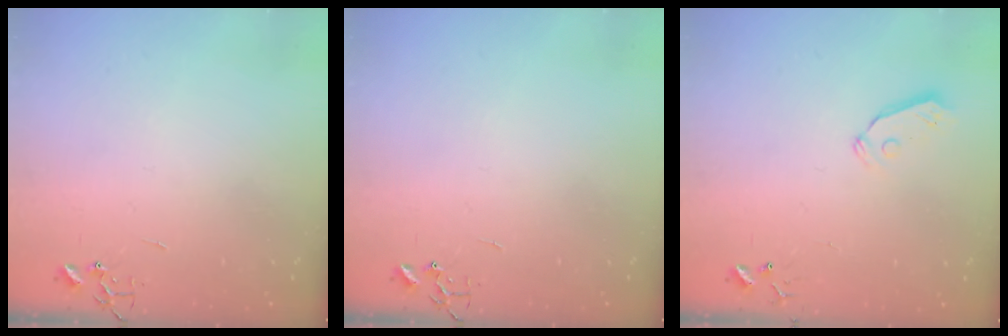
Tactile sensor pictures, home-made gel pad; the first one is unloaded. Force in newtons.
{"total": 0.0}
{"total": 6.4, "press": 6.4, "slide": 0.6}